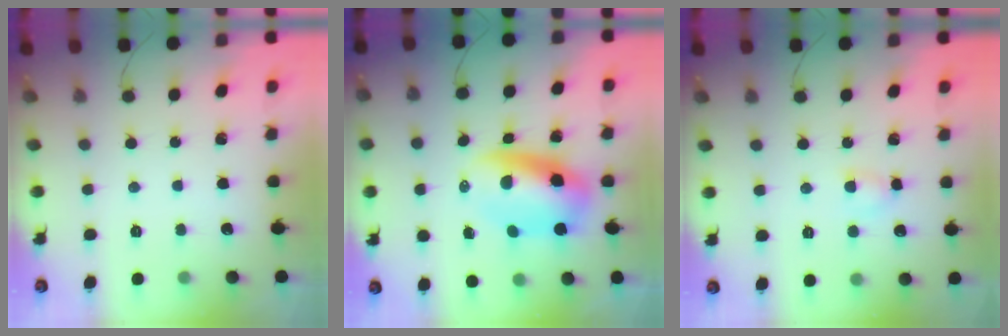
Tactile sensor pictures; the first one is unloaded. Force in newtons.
{"total": 8.6, "press": 8.3, "slide": 2.1}
{"total": 3.4, "press": 3.2, "slide": 1.2}